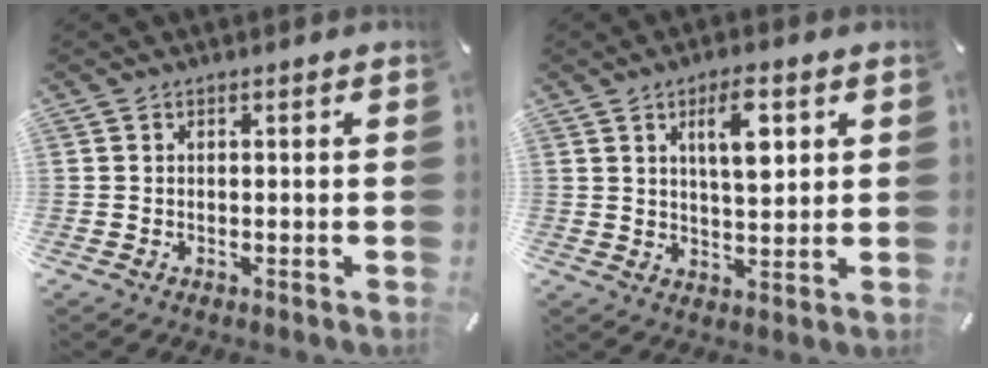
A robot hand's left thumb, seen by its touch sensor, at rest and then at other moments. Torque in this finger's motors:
{"motor_torque": [1.21, 1.26, 0.83, -0.52, 0.13]}